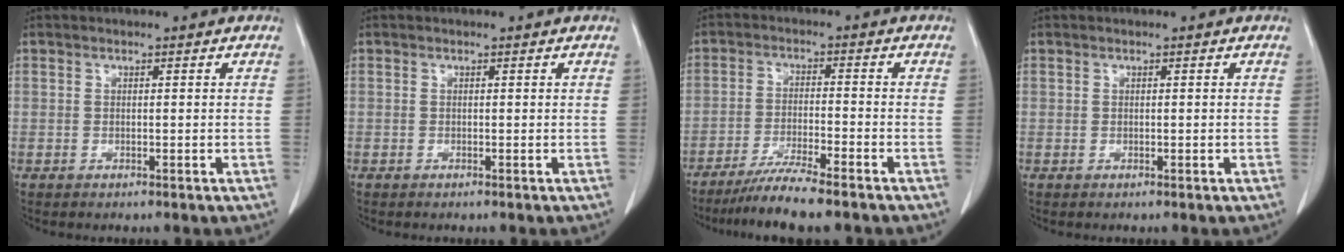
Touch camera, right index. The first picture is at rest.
{"total": 0.0}
{"total": 7.4, "force": [-6.1, -0.5, 4.1], "torque": [-0.070, -0.023, -0.105]}
{"total": 0.0}